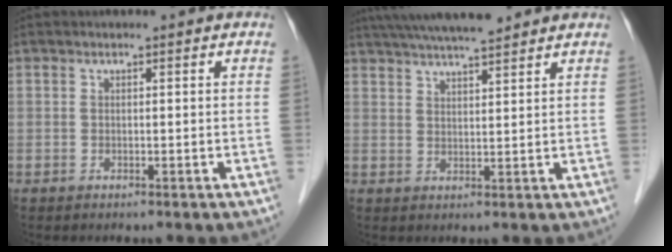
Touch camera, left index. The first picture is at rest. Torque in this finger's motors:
{"motor_torque": [0.29, -0.47, 0.38, 0.07]}